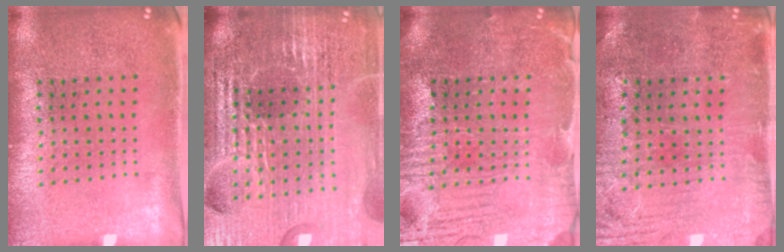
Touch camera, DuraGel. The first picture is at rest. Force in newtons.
{"total": 6.1, "press": 5.4, "slide": 2.8}
{"total": 4.0, "press": 3.8, "slide": 1.3}
{"total": 1.0, "press": 0.8, "slide": 0.6}